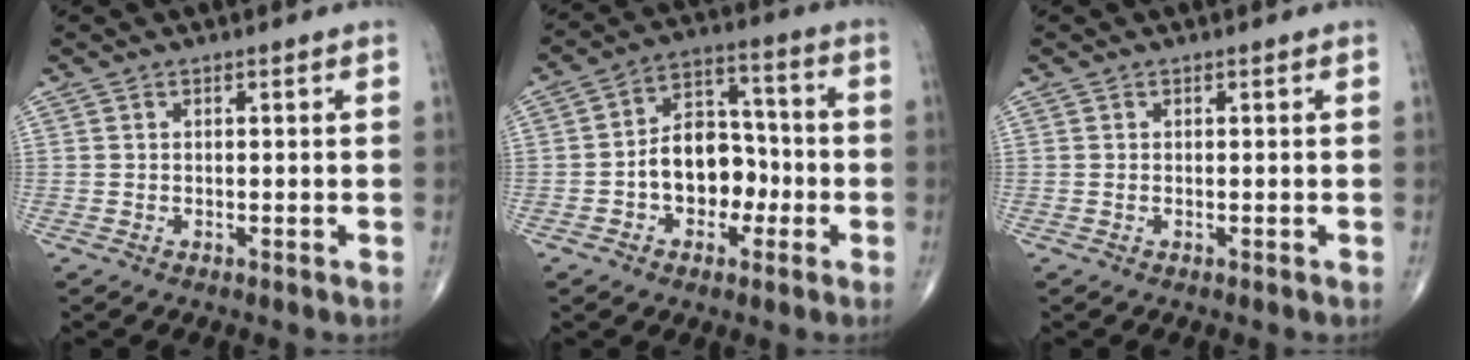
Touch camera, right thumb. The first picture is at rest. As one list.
[{"total": 10.6, "force": [-2.4, 7.6, 7.0], "torque": [-0.071, 0.043, -0.048]}, {"total": 0.0}]